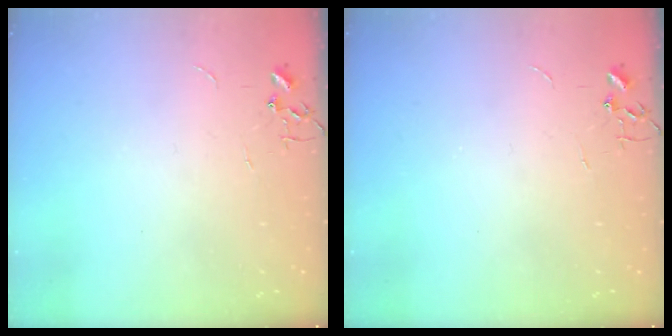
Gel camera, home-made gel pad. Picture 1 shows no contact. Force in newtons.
{"total": 0.0}